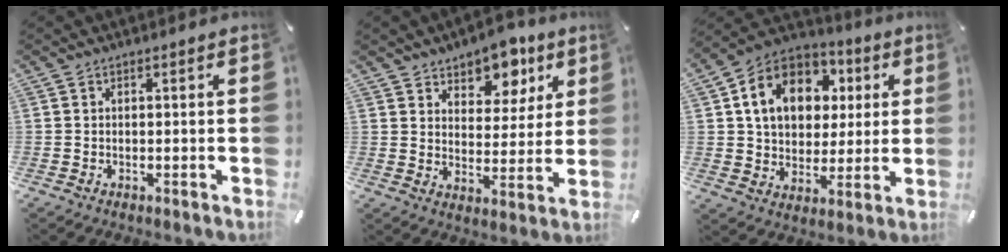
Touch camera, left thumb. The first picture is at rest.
{"total": 9.1, "force": [7.0, 5.4, 1.9], "torque": [-0.015, -0.063, 0.122]}
{"total": 14.1, "force": [4.4, 11.2, 7.3], "torque": [-0.141, -0.004, 0.085]}